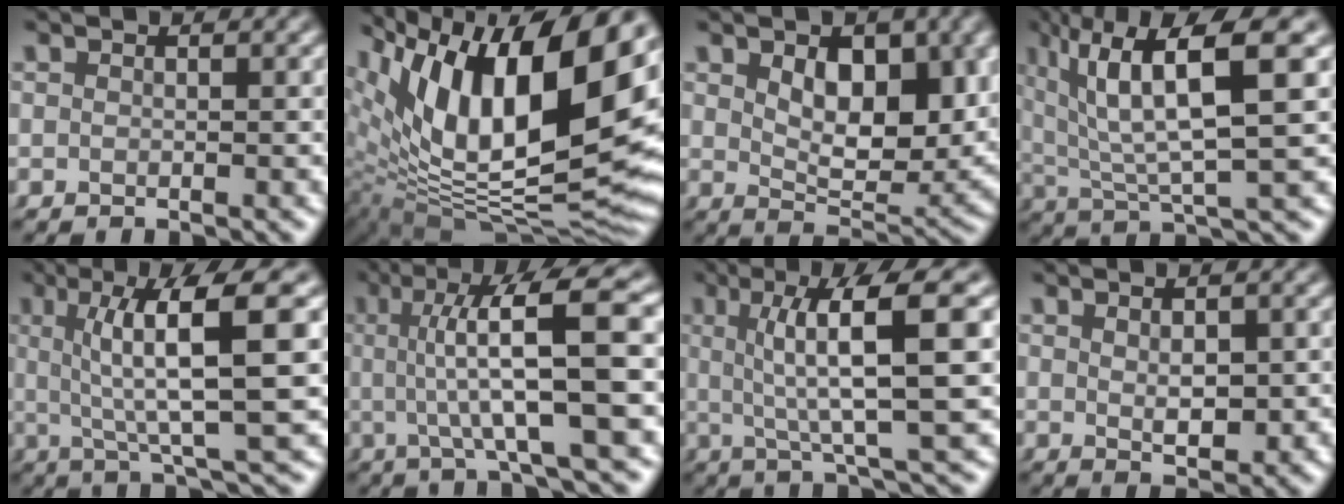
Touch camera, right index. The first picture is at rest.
{"total": 20.2, "force": [2.5, 10.3, 17.2], "torque": [-0.274, -0.021, 0.057]}
{"total": 6.5, "force": [2.4, 3.0, 5.2], "torque": [-0.073, -0.020, 0.042]}
{"total": 9.7, "force": [3.4, 4.0, 8.1], "torque": [-0.137, 0.013, 0.051]}
{"total": 8.8, "force": [2.1, 1.7, 8.4], "torque": [-0.120, 0.012, 0.030]}
{"total": 9.4, "force": [1.7, 1.2, 9.1], "torque": [-0.138, 0.021, 0.022]}
{"total": 8.0, "force": [1.9, 1.2, 7.7], "torque": [-0.108, 0.011, 0.025]}
{"total": 2.8, "force": [0.4, 1.1, 2.5], "torque": [-0.042, -0.010, 0.016]}